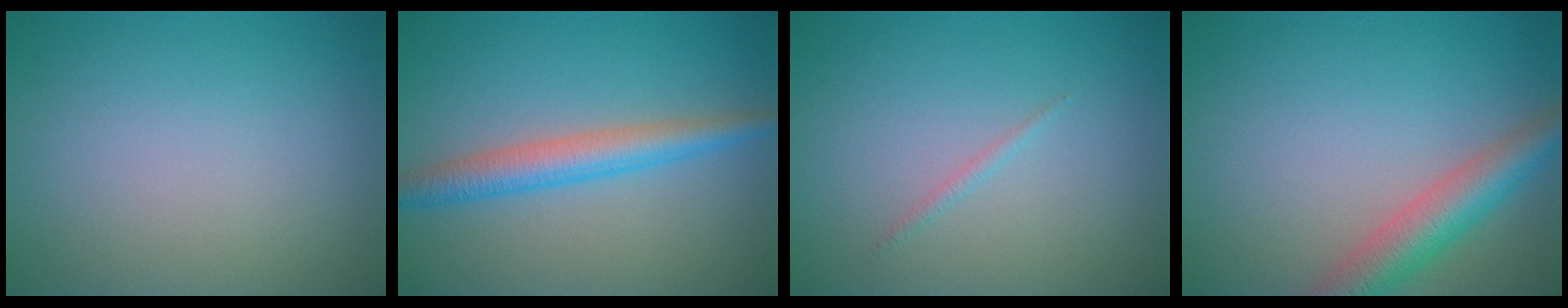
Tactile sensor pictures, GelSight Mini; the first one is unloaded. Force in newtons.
{"total": 3.8, "press": 3.8, "slide": 0.1}
{"total": 0.6, "press": 0.6, "slide": 0.0}
{"total": 4.7, "press": 4.7, "slide": 0.2}